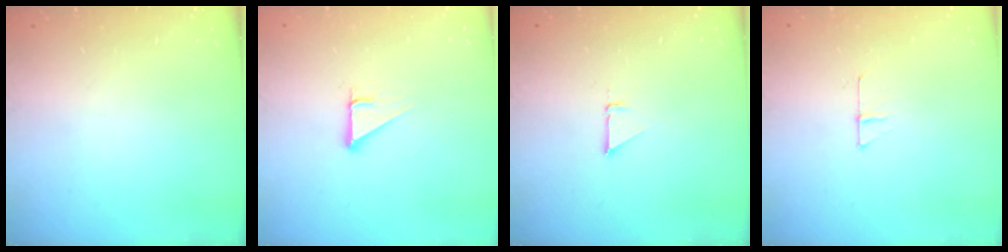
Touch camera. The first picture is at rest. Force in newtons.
{"total": 2.8, "press": 2.8, "slide": 0.0}
{"total": 2.5, "press": 2.5, "slide": 0.1}
{"total": 4.5, "press": 4.5, "slide": 0.4}